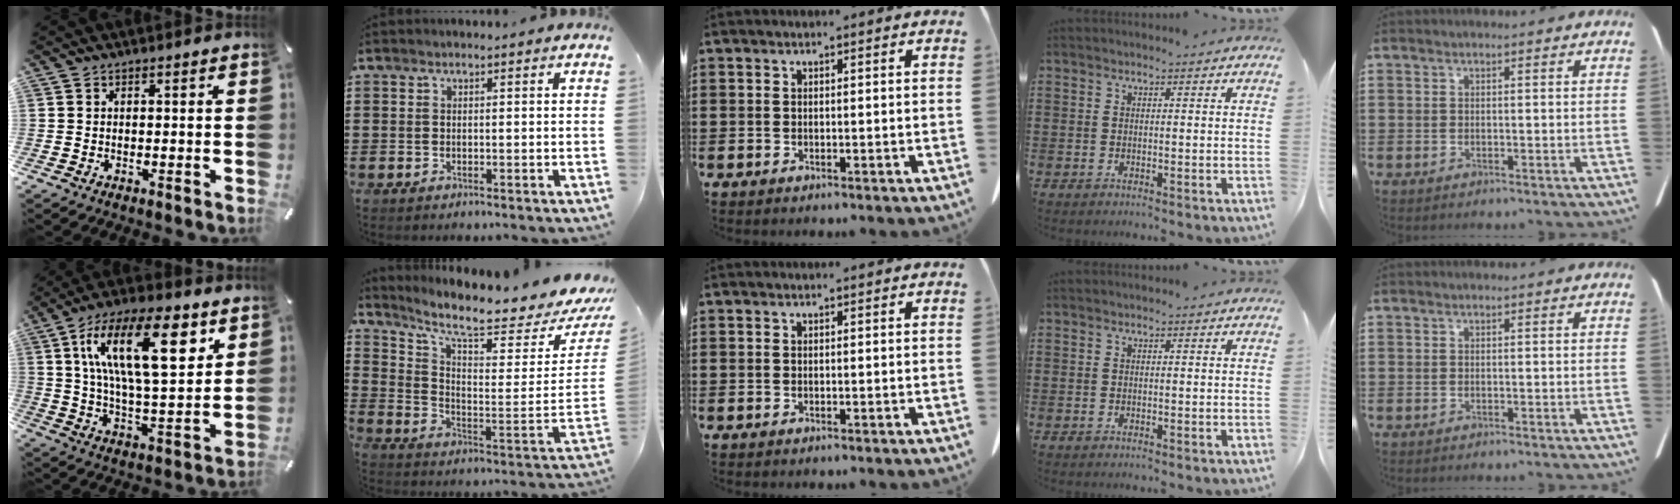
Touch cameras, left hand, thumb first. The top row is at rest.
{"thumb": {"total": 22.5, "force": [9.2, 9.1, 18.4], "torque": [-0.335, -0.020, 0.139]}, "index": {"total": 7.7, "force": [6.6, 0.7, 4.0], "torque": [-0.095, -0.067, 0.106]}}